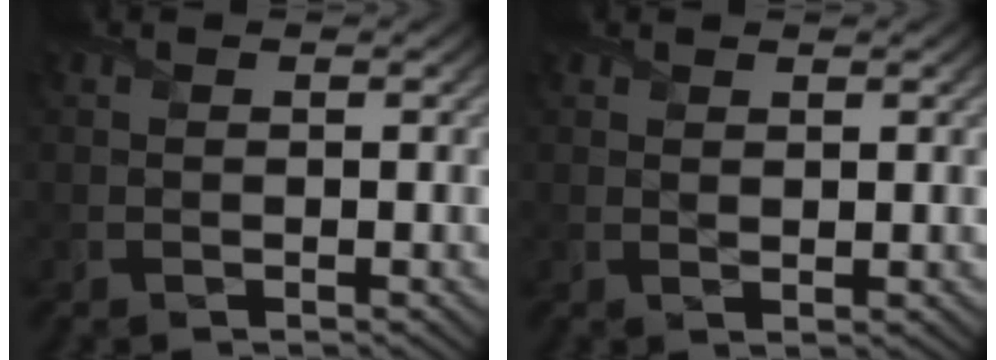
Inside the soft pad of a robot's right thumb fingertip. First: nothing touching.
{"total": 0.9, "force": [0.8, 0.2, 0.4], "torque": [-0.011, -0.002, 0.016]}